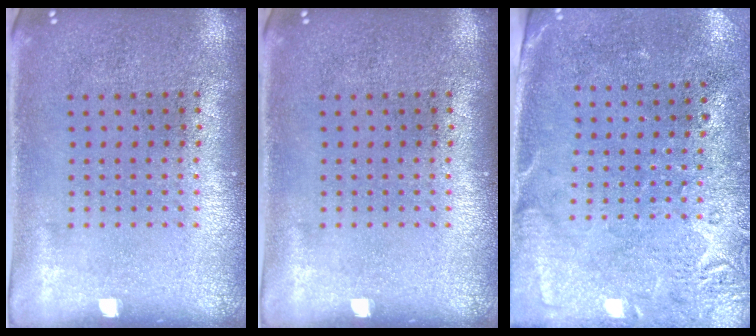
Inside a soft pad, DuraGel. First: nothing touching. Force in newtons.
{"total": 0.0}
{"total": 2.7, "press": 2.2, "slide": 1.6}